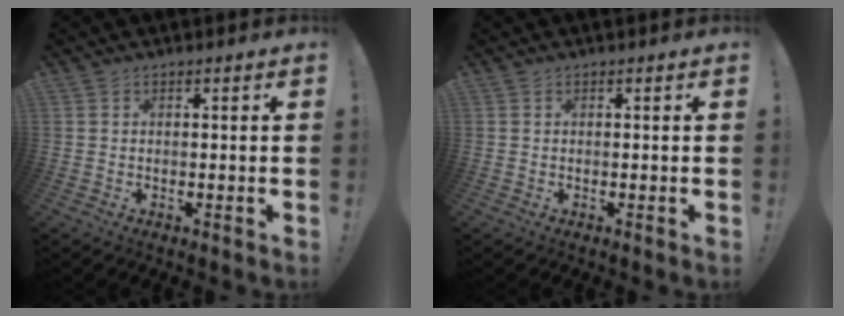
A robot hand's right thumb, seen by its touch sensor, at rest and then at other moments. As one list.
[{"total": 0.0}]